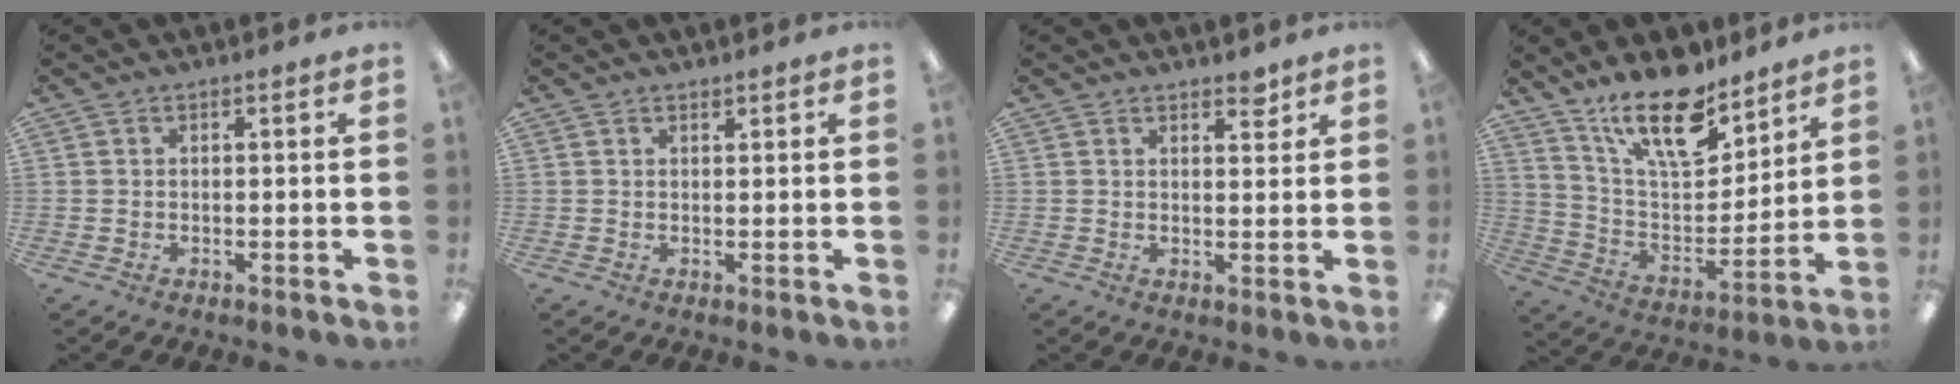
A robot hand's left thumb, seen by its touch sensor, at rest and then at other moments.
{"total": 0.9, "force": [0.9, 0.2, 0.0], "torque": [-0.002, -0.001, 0.017]}
{"total": 3.1, "force": [2.7, 1.3, 1.0], "torque": [0.001, -0.015, 0.045]}
{"total": 18.9, "force": [13.6, 7.5, 10.8], "torque": [-0.184, -0.080, 0.235]}